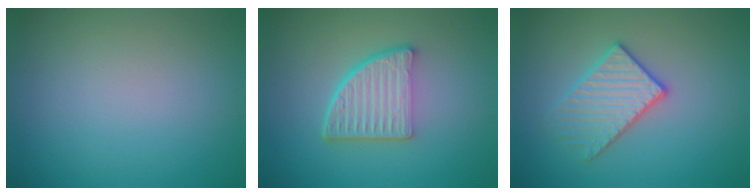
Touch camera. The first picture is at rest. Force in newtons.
{"total": 5.3, "press": 3.6, "slide": 3.9}
{"total": 3.0, "press": 2.9, "slide": 0.8}